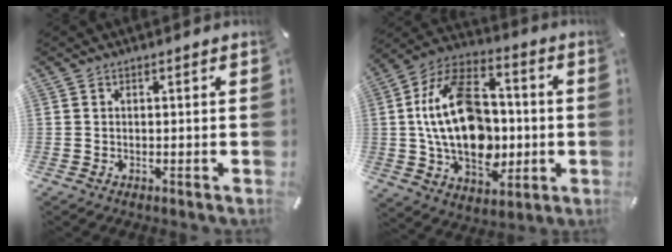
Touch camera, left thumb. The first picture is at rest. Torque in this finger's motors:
{"motor_torque": [1.77, 3.24, 1.49, -0.57, 0.90]}